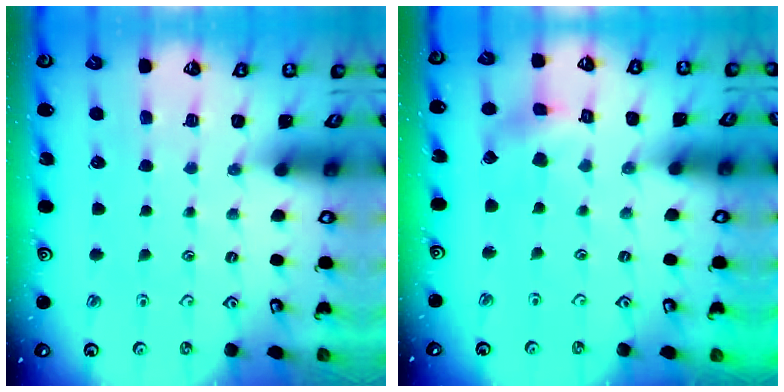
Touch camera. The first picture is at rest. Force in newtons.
{"total": 4.3, "press": 4.3, "slide": 0.5}